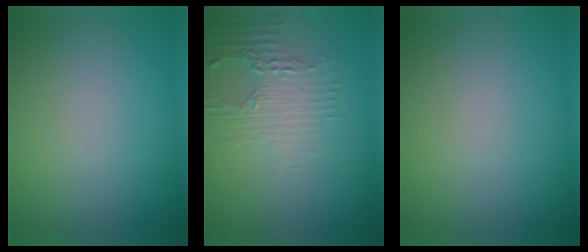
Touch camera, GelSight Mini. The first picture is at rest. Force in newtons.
{"total": 3.0, "press": 2.5, "slide": 1.7}
{"total": 0.0}